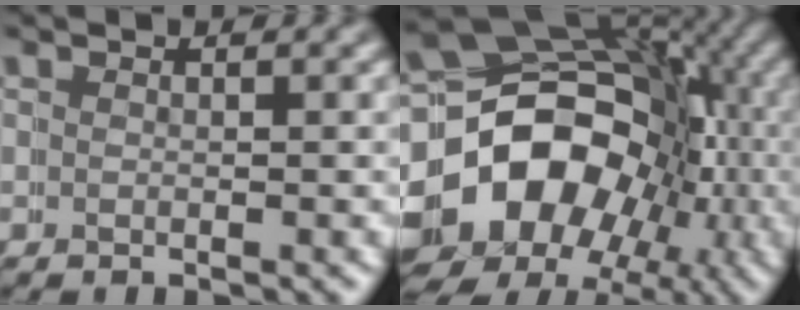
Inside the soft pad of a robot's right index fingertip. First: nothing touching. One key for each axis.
{"total": 24.0, "fx": -2.9, "fy": 19.7, "fz": 13.5, "tx": -0.247, "ty": -0.069, "tz": -0.038}